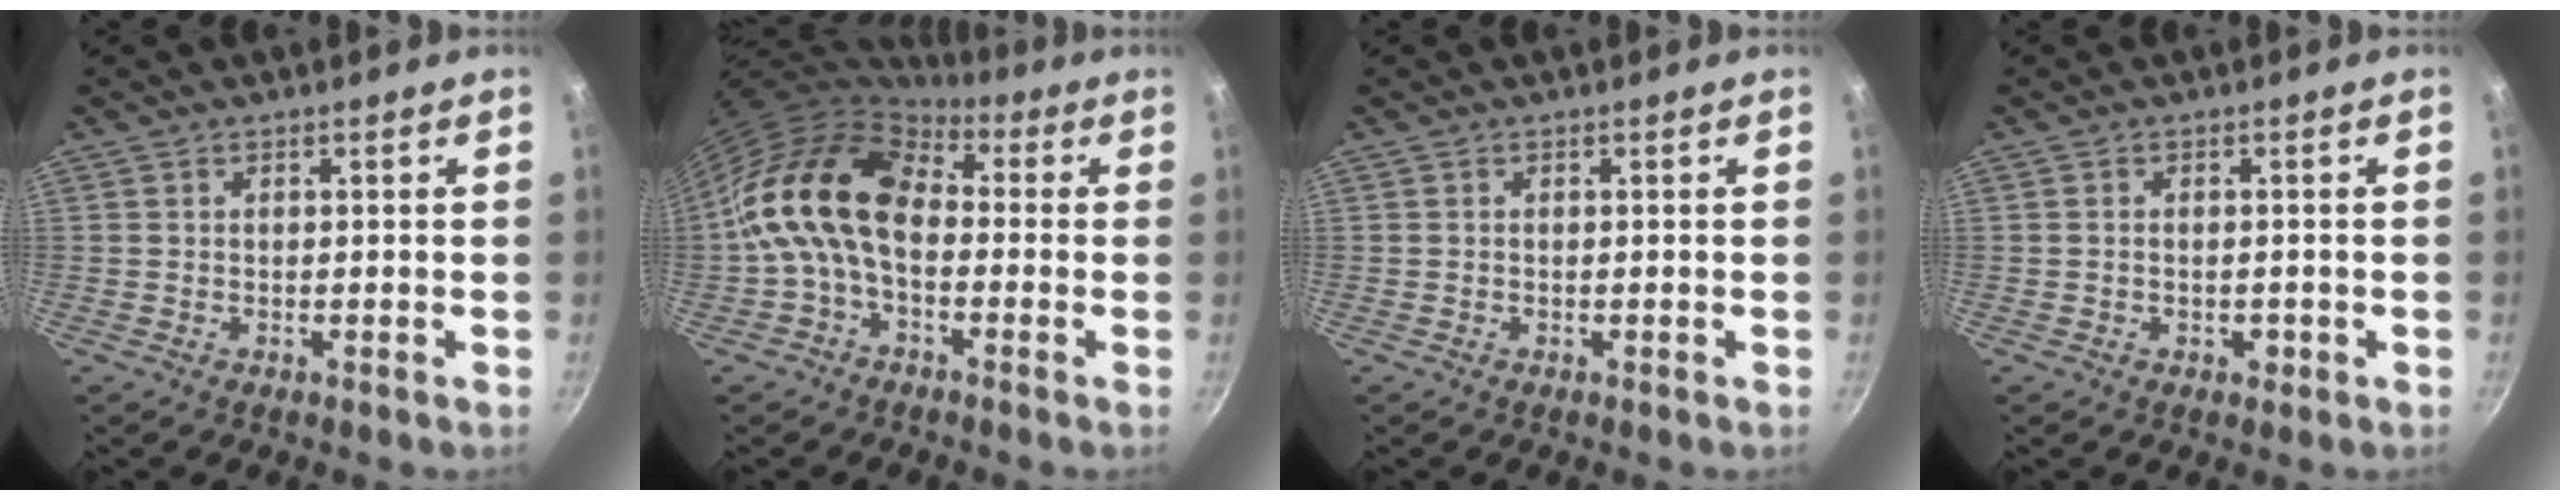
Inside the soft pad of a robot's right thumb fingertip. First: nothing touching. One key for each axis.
{"total": 13.8, "fx": -0.3, "fy": 9.2, "fz": 10.3, "tx": -0.161, "ty": 0.034, "tz": -0.028}
{"total": 0.0}
{"total": 1.8, "fx": -0.6, "fy": 1.2, "fz": 1.3, "tx": -0.017, "ty": 0.002, "tz": -0.008}